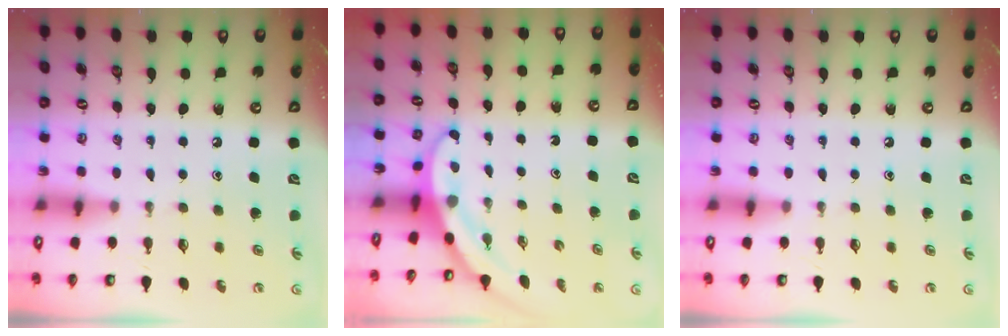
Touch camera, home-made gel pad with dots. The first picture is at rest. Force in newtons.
{"total": 2.9, "press": 2.9, "slide": 0.1}
{"total": 0.0}